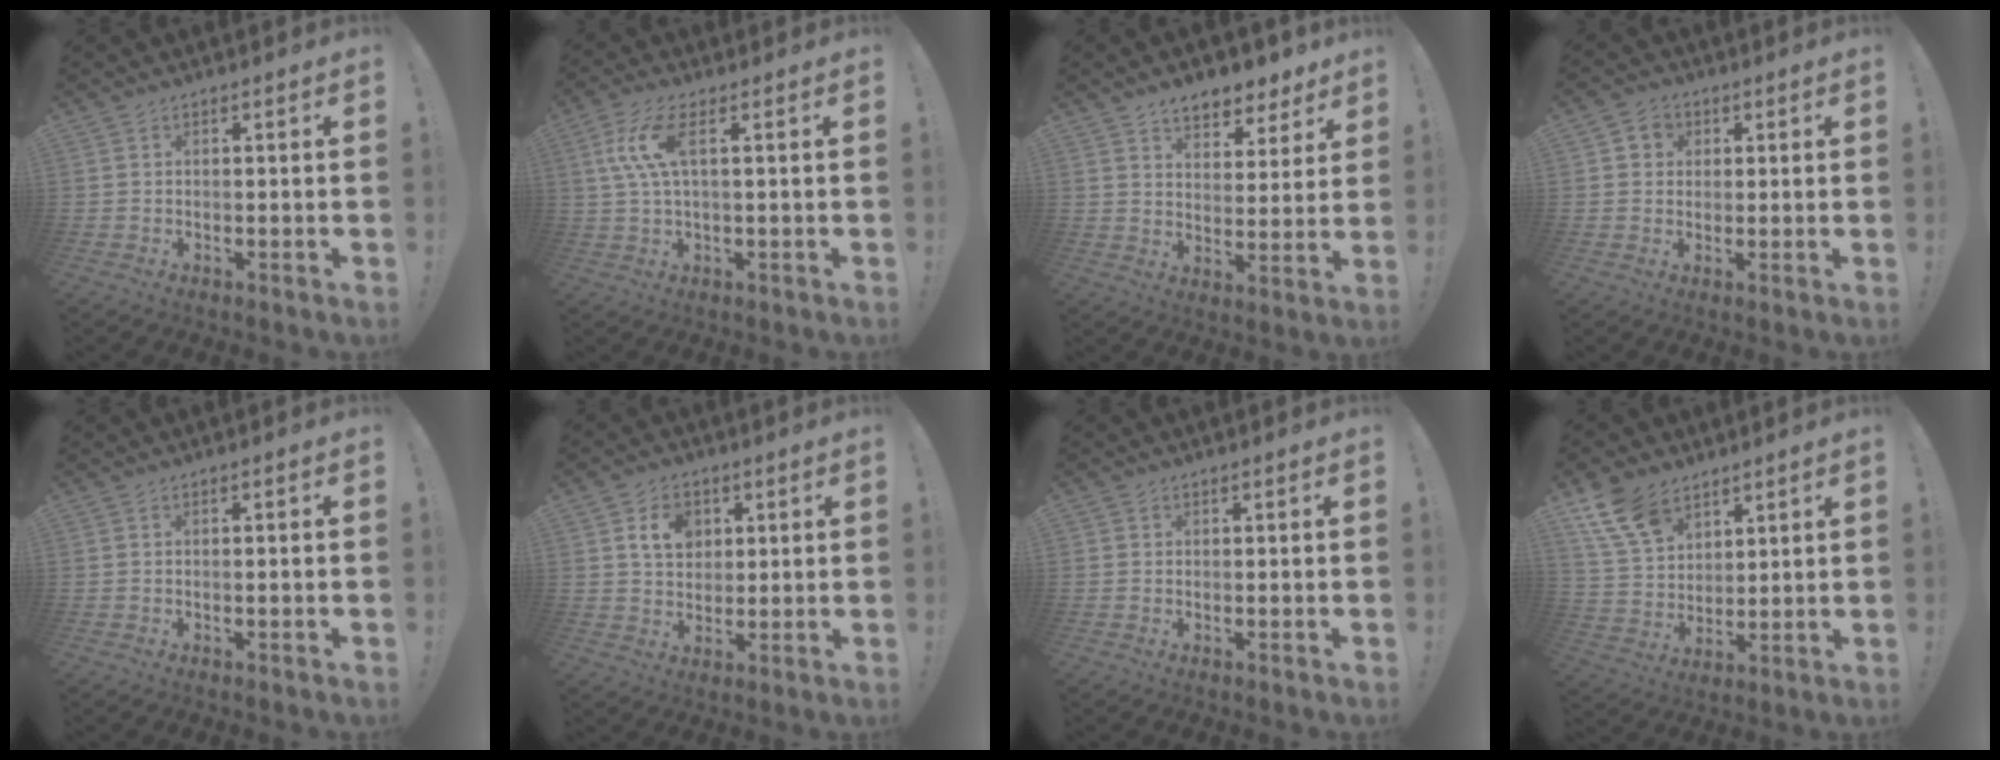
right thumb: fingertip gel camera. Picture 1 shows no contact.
{"total": 9.1, "force": [2.4, 3.0, 8.3], "torque": [-0.165, -0.001, 0.045]}
{"total": 8.2, "force": [6.5, 4.2, 2.6], "torque": [-0.025, -0.053, 0.118]}
{"total": 4.5, "force": [1.3, 4.1, 1.3], "torque": [-0.020, 0.002, 0.024]}
{"total": 0.7, "force": [-0.3, -0.2, 0.5], "torque": [-0.010, -0.001, -0.005]}
{"total": 8.8, "force": [3.5, 6.8, 4.5], "torque": [-0.063, -0.006, 0.065]}
{"total": 0.8, "force": [0.5, 0.6, 0.0], "torque": [0.008, -0.003, 0.008]}
{"total": 13.1, "force": [8.3, 8.0, 6.2], "torque": [-0.127, -0.039, 0.160]}